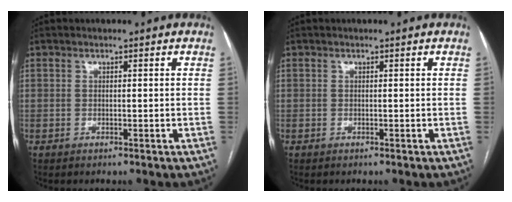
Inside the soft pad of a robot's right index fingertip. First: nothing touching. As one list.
[{"total": 0.0}]